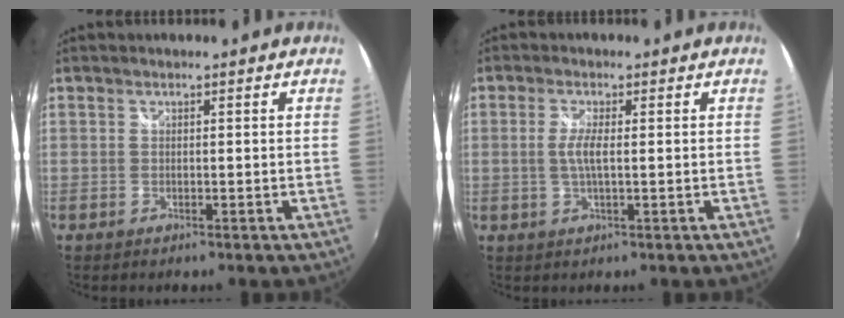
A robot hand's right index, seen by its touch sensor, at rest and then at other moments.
{"total": 3.1, "force": [0.1, 0.5, 3.0], "torque": [-0.062, -0.003, -0.001]}